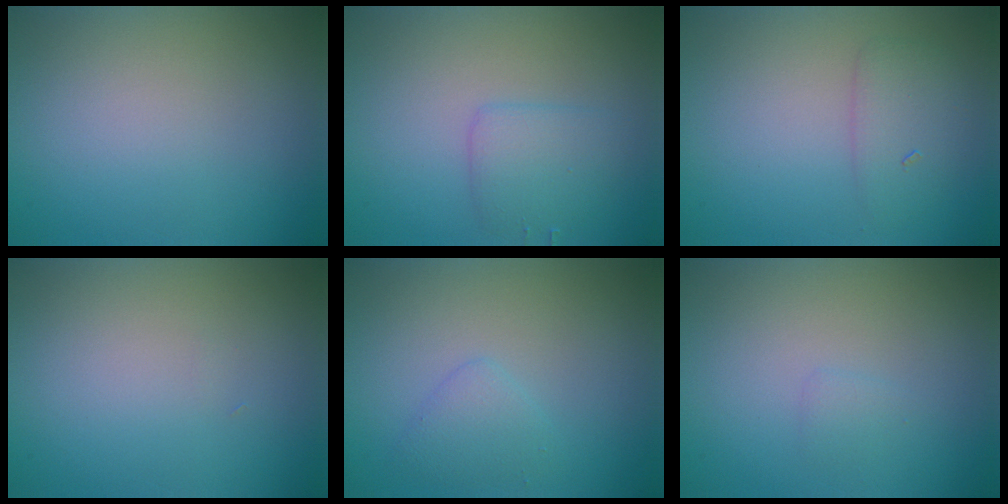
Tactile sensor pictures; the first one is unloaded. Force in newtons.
{"total": 2.6, "press": 2.6, "slide": 0.0}
{"total": 2.1, "press": 2.1, "slide": 0.1}
{"total": 0.0}
{"total": 1.7, "press": 1.7, "slide": 0.2}
{"total": 0.8, "press": 0.8, "slide": 0.1}